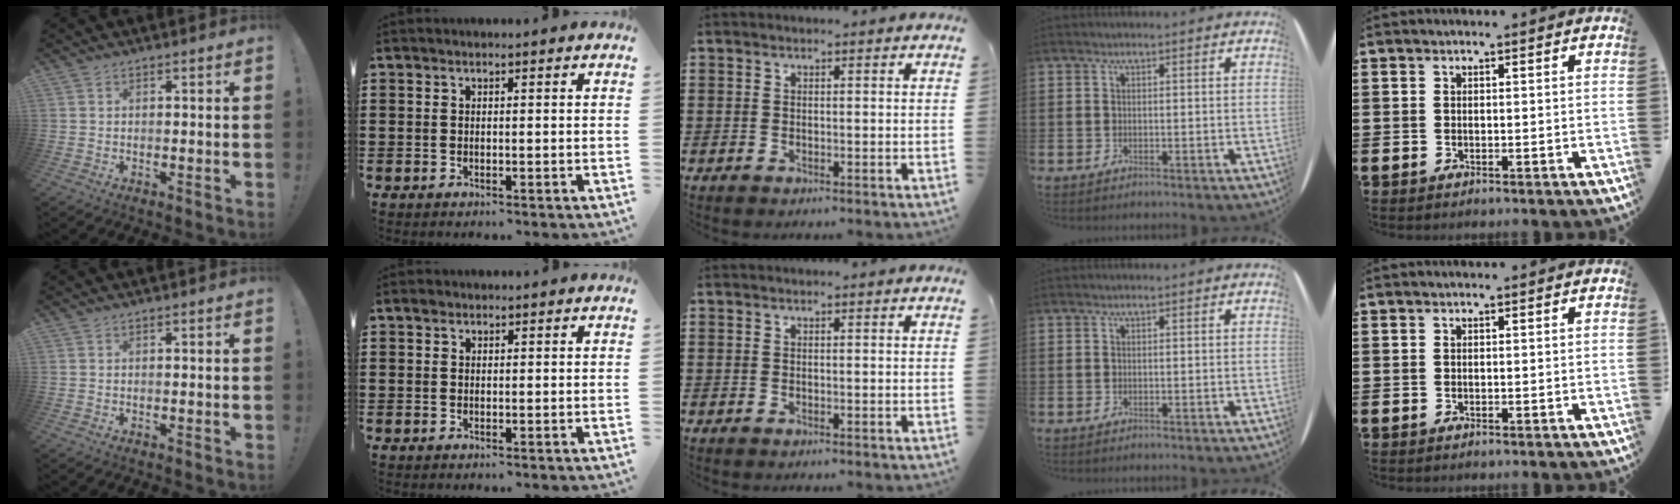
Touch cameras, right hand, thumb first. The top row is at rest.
{"index": {"total": 0.8, "force": [0.5, 0.6, 0.3], "torque": [-0.007, 0.003, 0.009]}}